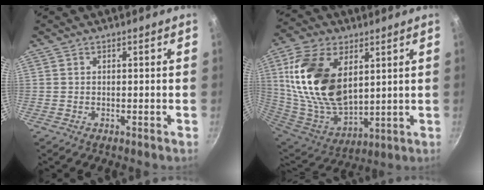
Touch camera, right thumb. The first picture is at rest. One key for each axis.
{"total": 22.0, "fx": 6.3, "fy": 13.0, "fz": 16.7, "tx": -0.303, "ty": -0.033, "tz": 0.133}